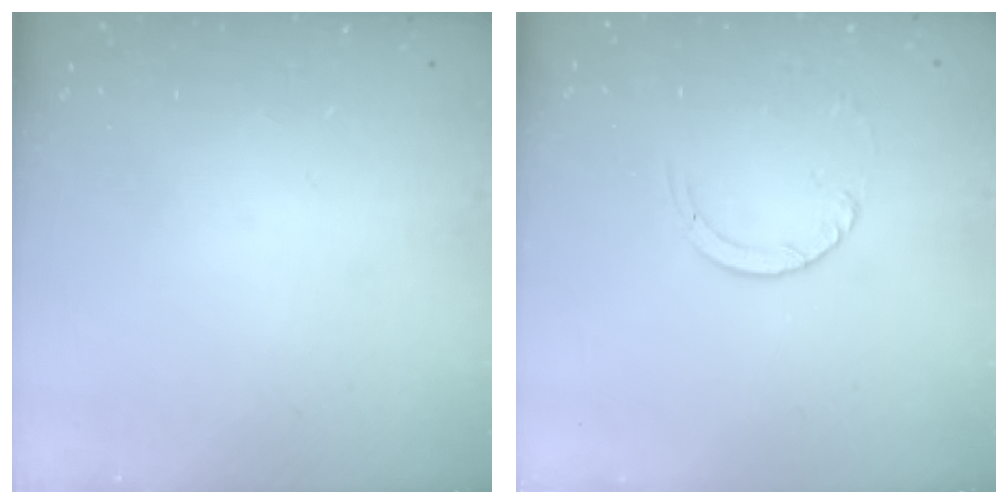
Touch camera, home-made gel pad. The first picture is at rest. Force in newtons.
{"total": 2.4, "press": 2.4, "slide": 0.2}